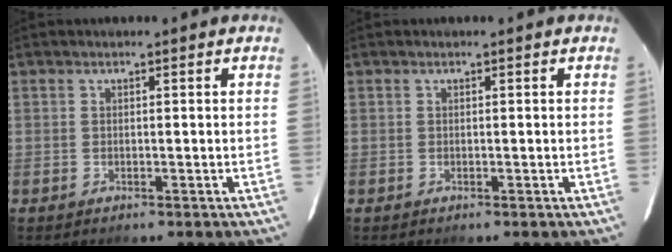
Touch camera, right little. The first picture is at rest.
{"total": 0.0}